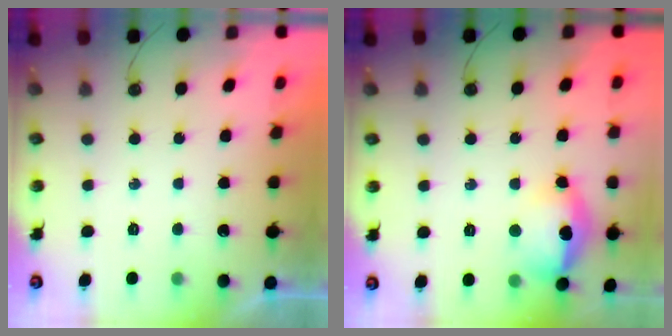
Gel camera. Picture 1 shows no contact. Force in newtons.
{"total": 14.3, "press": 14.2, "slide": 2.3}